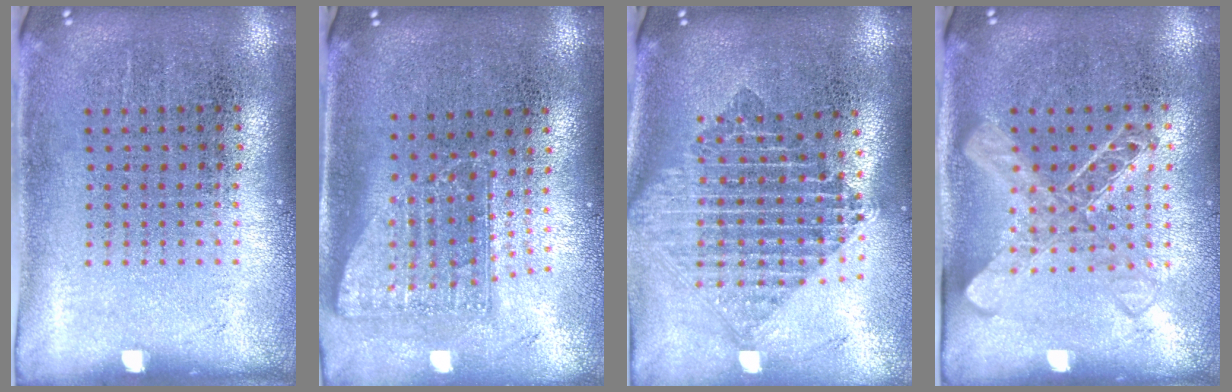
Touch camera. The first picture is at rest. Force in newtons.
{"total": 1.7, "press": 1.2, "slide": 1.1}
{"total": 2.2, "press": 1.7, "slide": 1.4}
{"total": 1.6, "press": 1.5, "slide": 0.6}